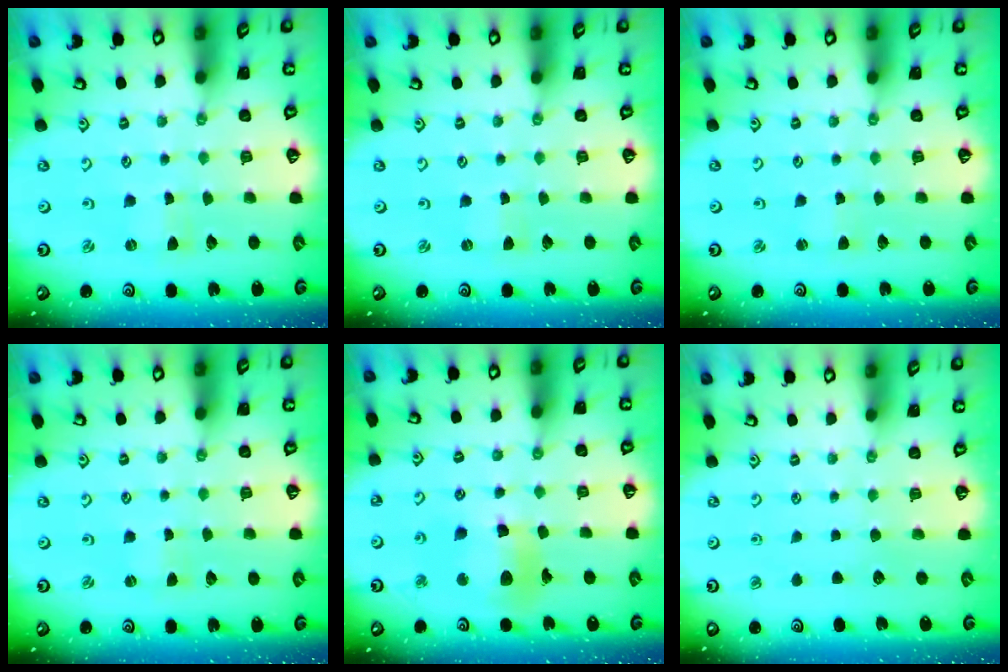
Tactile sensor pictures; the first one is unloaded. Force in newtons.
{"total": 0.0}
{"total": 1.8, "press": 1.7, "slide": 0.2}
{"total": 0.0}
{"total": 12.5, "press": 12.5, "slide": 1.3}
{"total": 0.0}